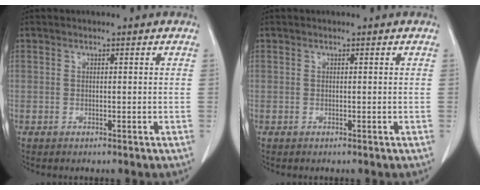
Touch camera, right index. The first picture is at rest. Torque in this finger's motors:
{"motor_torque": [0.00, 0.00, 0.00, 0.00]}